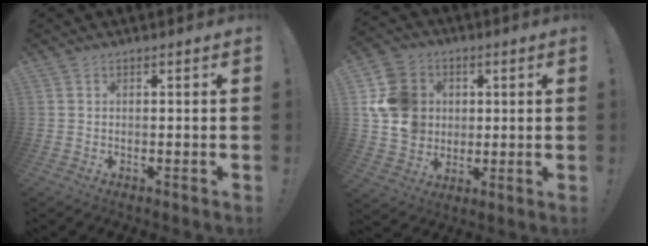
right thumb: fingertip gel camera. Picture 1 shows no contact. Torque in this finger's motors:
{"motor_torque": [1.68, 1.58, 0.88, 0.00, 0.14]}